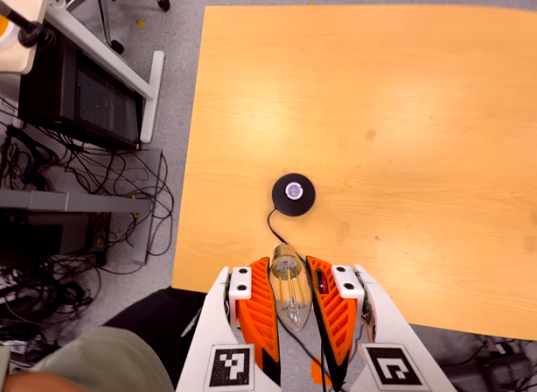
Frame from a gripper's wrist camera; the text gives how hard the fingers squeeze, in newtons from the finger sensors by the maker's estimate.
{"total": 20.5, "left": 22.2, "right": 18.9}